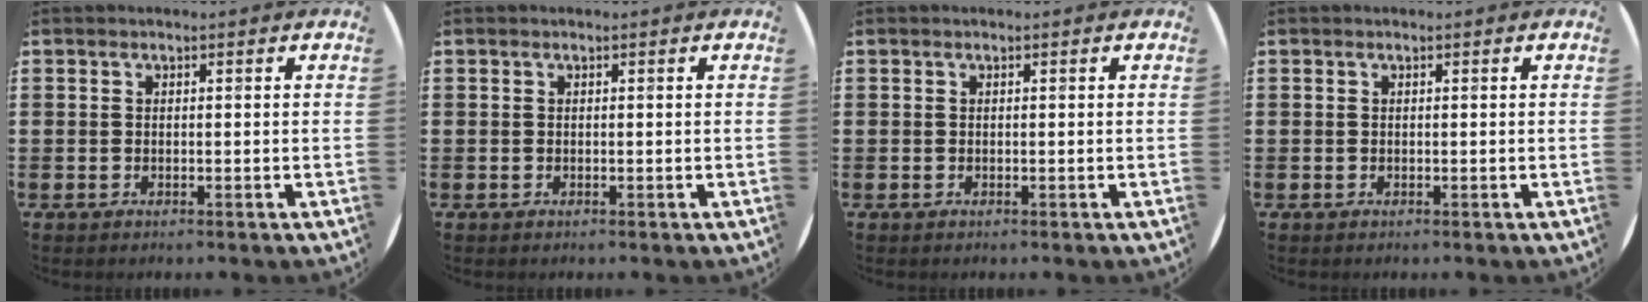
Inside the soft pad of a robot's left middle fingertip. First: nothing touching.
{"total": 0.0}
{"total": 0.0}
{"total": 0.0}